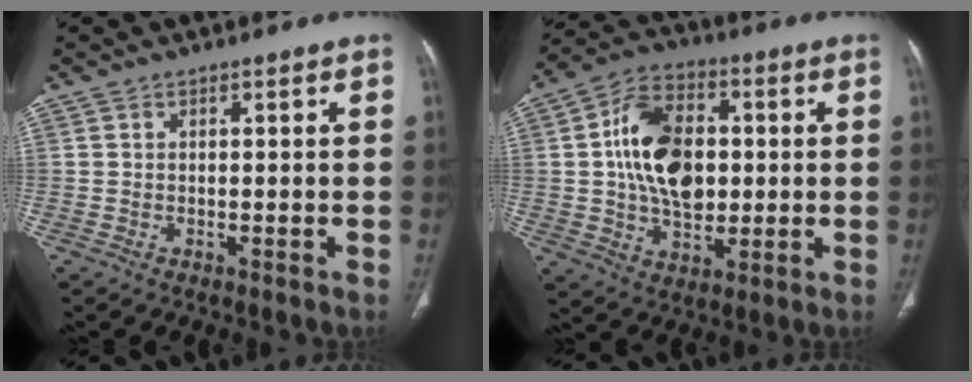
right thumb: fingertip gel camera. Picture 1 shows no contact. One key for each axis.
{"total": 16.3, "fx": 1.5, "fy": 10.7, "fz": 12.2, "tx": -0.184, "ty": 0.011, "tz": 0.024}